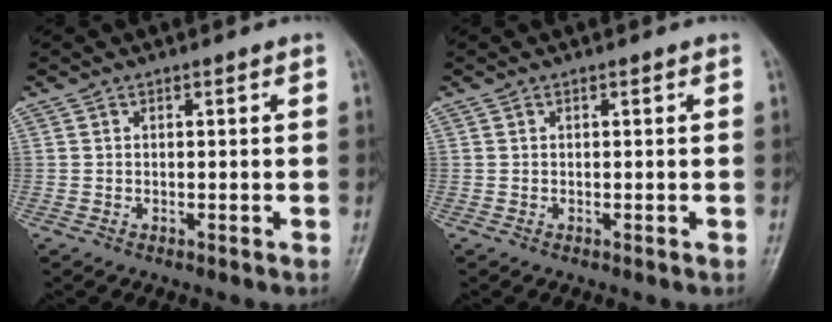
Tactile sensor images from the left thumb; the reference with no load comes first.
{"total": 0.0}